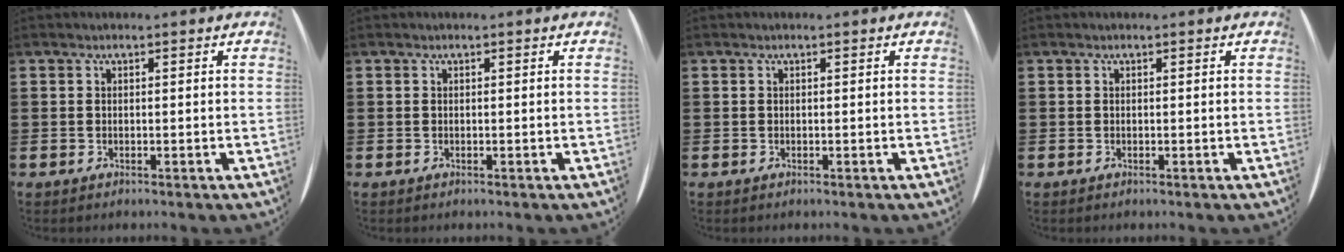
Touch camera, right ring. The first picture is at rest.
{"total": 0.0}
{"total": 0.0}
{"total": 0.0}